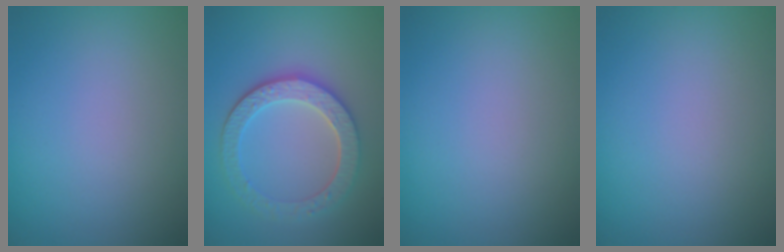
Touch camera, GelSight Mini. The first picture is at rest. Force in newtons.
{"total": 4.5, "press": 4.0, "slide": 2.1}
{"total": 0.0}
{"total": 0.0}